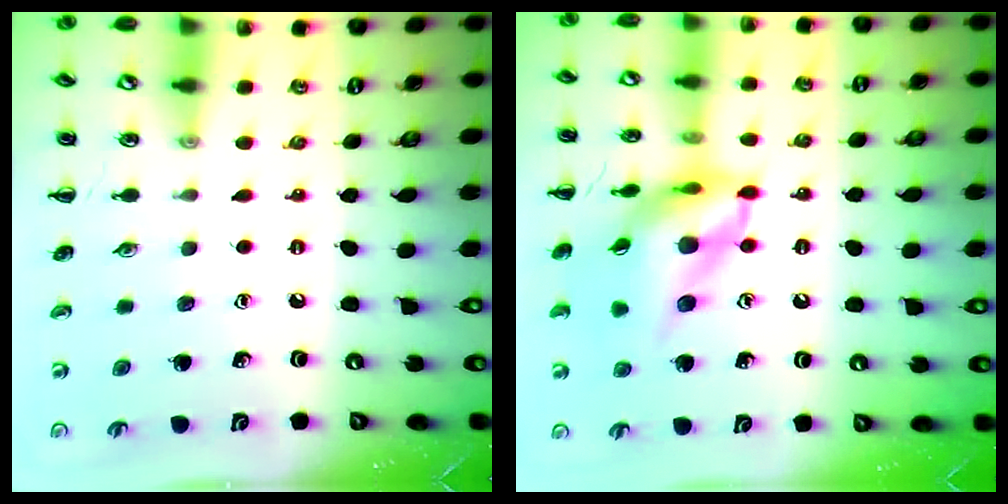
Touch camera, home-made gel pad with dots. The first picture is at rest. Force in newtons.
{"total": 17.3, "press": 16.9, "slide": 3.7}